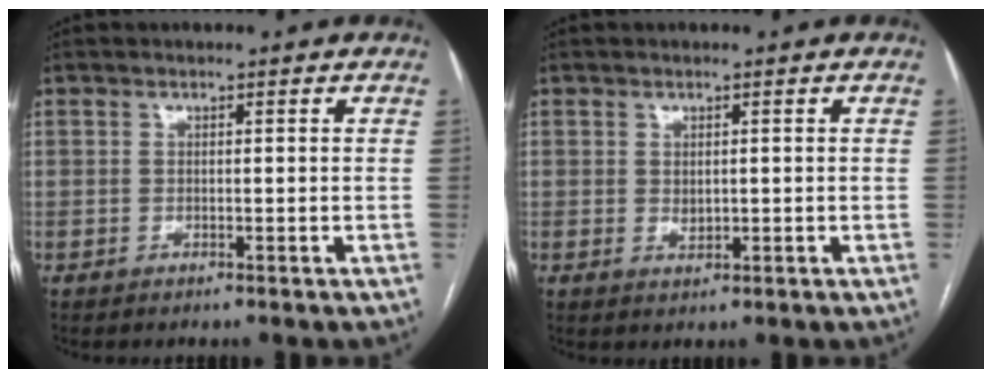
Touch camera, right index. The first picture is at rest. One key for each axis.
{"total": 1.4, "fx": 0.2, "fy": 0.9, "fz": 1.0, "tx": -0.016, "ty": -0.003, "tz": 0.007}